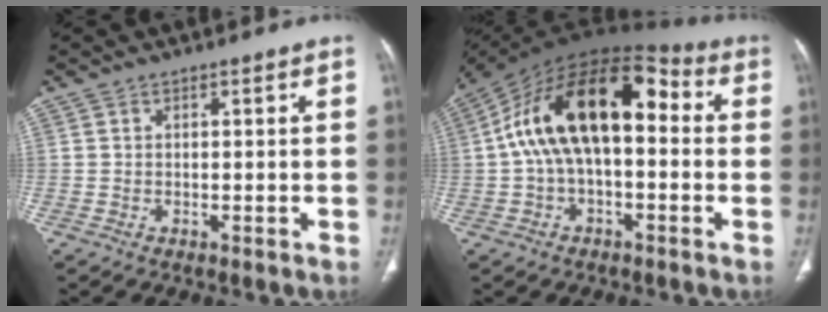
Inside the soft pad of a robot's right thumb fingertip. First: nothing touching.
{"total": 20.0, "force": [1.5, 10.4, 17.0], "torque": [-0.285, 0.053, 0.013]}